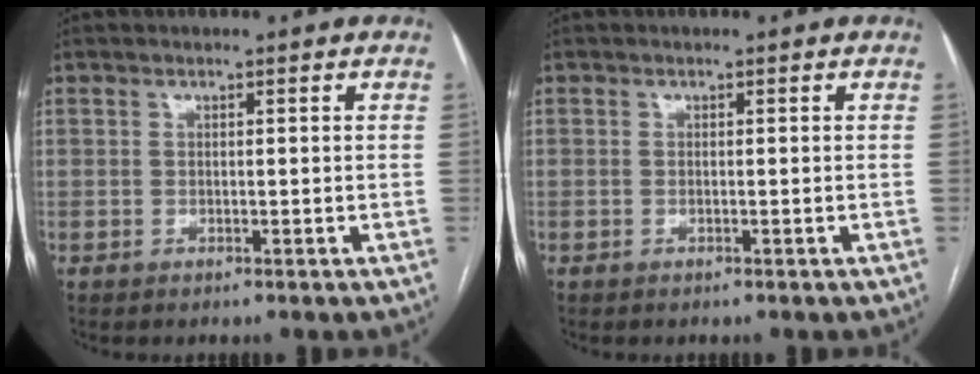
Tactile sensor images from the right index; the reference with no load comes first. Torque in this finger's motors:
{"motor_torque": [0.03, 0.12, 0.01, 0.01]}